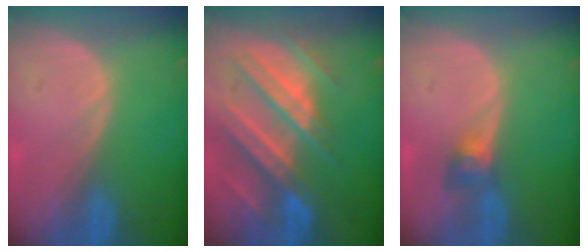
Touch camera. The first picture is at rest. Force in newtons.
{"total": 11.0, "press": 9.8, "slide": 5.0}
{"total": 3.2, "press": 2.7, "slide": 1.6}